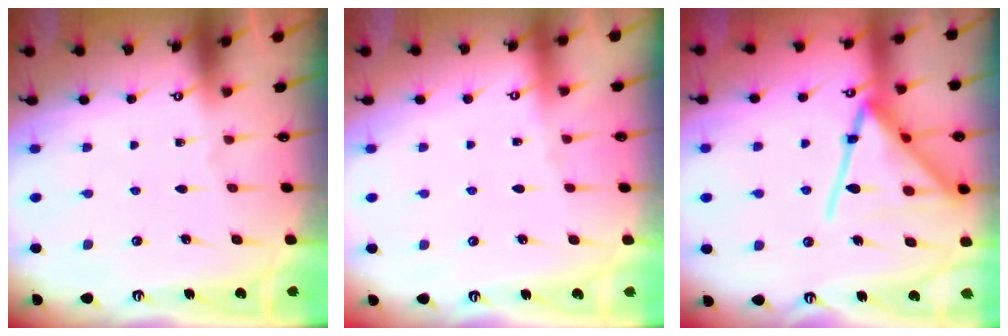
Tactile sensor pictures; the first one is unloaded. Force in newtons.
{"total": 0.8, "press": 0.7, "slide": 0.3}
{"total": 19.5, "press": 19.4, "slide": 1.7}